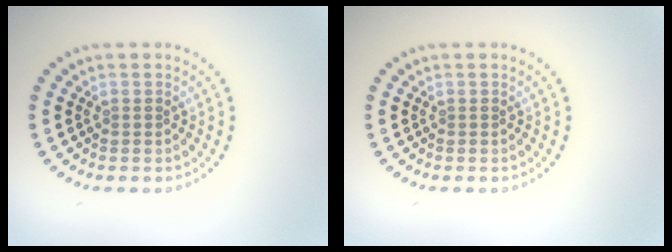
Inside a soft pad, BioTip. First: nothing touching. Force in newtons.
{"total": 0.0}